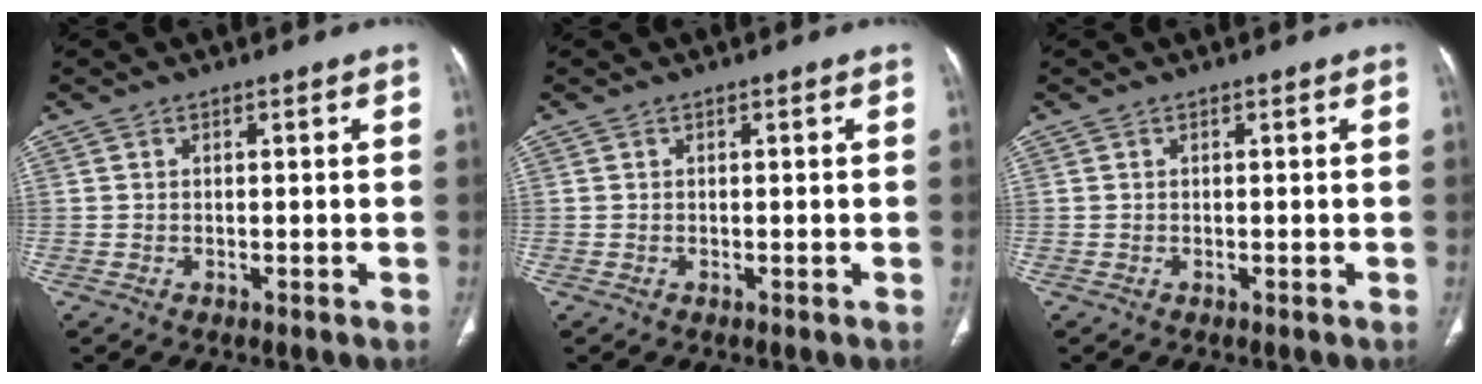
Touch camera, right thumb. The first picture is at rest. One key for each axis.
{"total": 0.0}
{"total": 0.0}